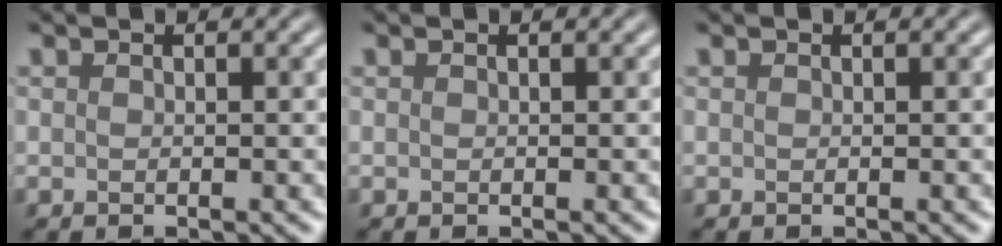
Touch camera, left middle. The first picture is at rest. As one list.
[{"total": 0.0}, {"total": 0.0}]